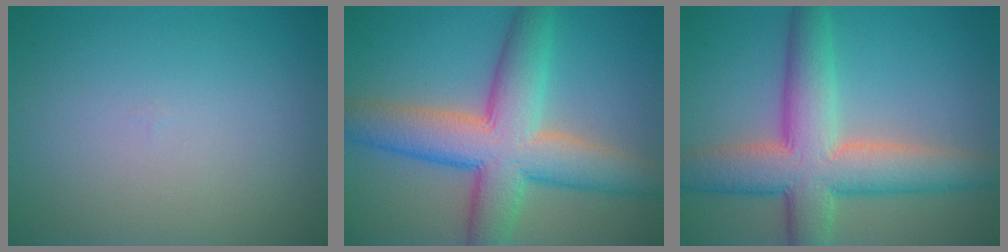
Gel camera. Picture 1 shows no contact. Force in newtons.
{"total": 9.6, "press": 9.6, "slide": 0.4}
{"total": 8.9, "press": 8.9, "slide": 0.2}